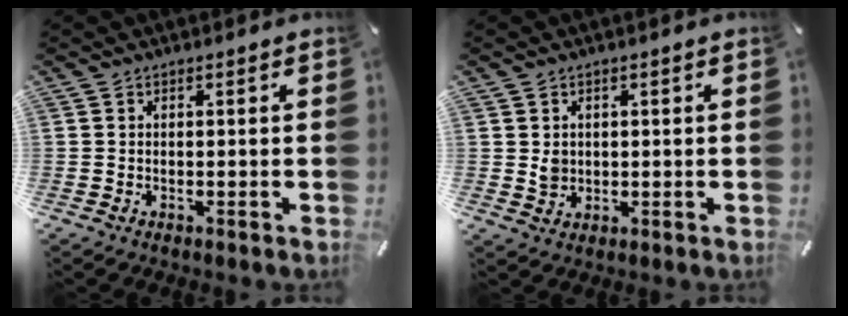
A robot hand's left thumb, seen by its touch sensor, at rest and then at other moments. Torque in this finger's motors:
{"motor_torque": [0.39, 0.57, 0.11, -0.12, 0.01]}